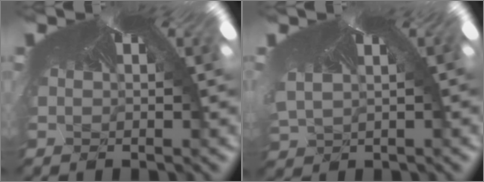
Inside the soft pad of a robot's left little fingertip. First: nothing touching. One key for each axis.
{"total": 1.0, "fx": -0.8, "fy": 0.6, "fz": 0.0, "tx": -0.023, "ty": -0.025, "tz": 0.015}